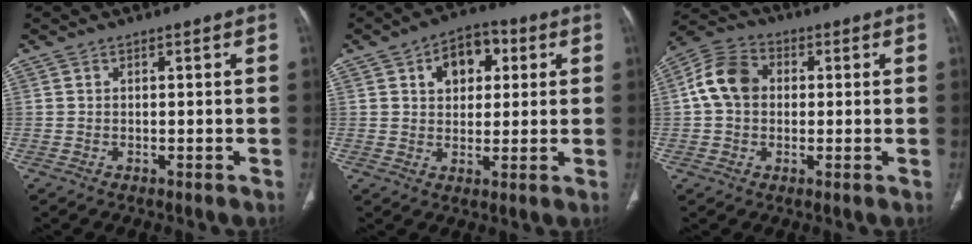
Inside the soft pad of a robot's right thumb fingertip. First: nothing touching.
{"total": 9.3, "force": [3.1, 6.4, 6.0], "torque": [-0.052, 0.004, 0.042]}
{"total": 9.3, "force": [0.9, 7.2, 5.8], "torque": [-0.101, 0.025, 0.006]}